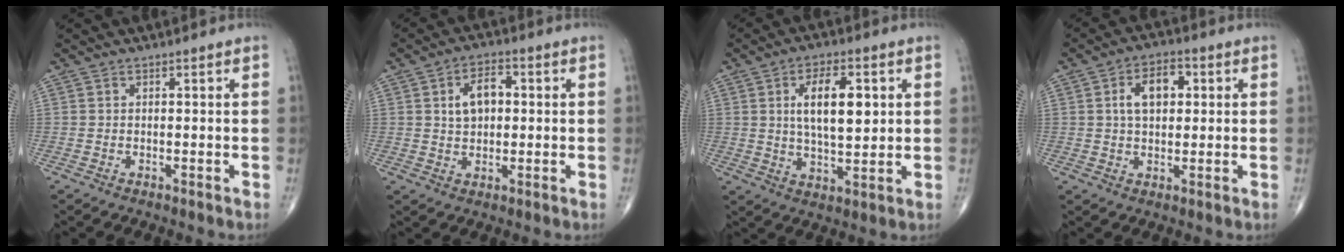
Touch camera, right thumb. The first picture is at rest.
{"total": 6.5, "force": [1.1, 4.1, 5.0], "torque": [-0.071, 0.010, 0.017]}
{"total": 11.0, "force": [2.5, 4.9, 9.5], "torque": [-0.144, -0.010, 0.044]}
{"total": 7.5, "force": [1.6, 4.5, 5.8], "torque": [-0.087, 0.011, 0.024]}